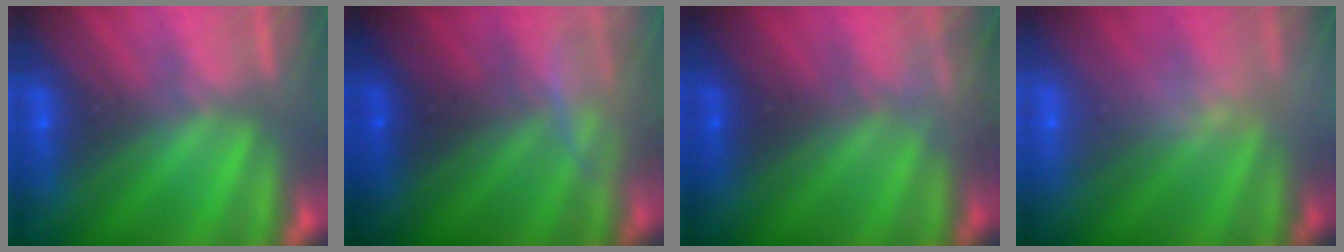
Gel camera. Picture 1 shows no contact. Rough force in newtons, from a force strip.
{"total": 2.4}
{"total": 2.3}
{"total": 2.4}